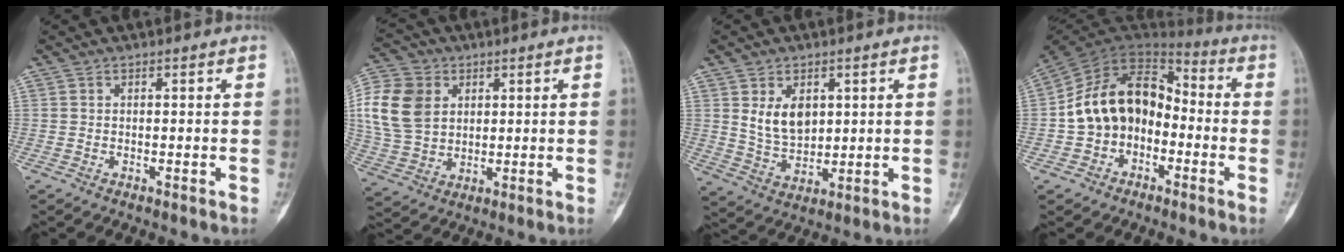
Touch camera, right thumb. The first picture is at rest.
{"total": 13.9, "force": [3.4, 10.8, 8.1], "torque": [-0.155, 0.001, 0.066]}
{"total": 7.7, "force": [2.4, 5.1, 5.2], "torque": [-0.072, -0.019, 0.057]}
{"total": 15.4, "force": [-2.8, 11.6, 9.7], "torque": [-0.141, 0.063, -0.060]}